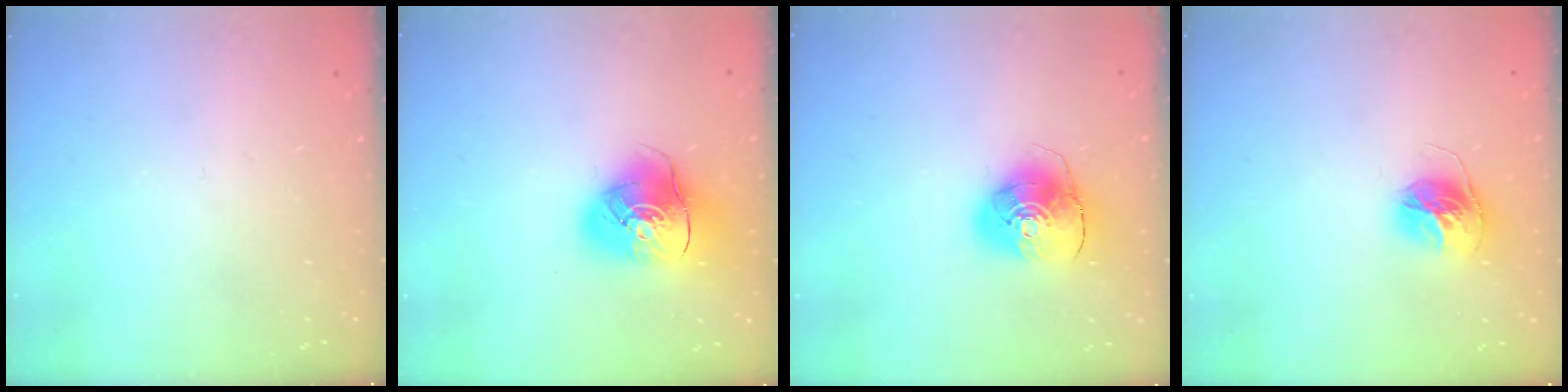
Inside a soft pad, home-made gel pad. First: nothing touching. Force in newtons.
{"total": 13.0, "press": 12.9, "slide": 2.0}
{"total": 9.3, "press": 9.2, "slide": 1.2}
{"total": 12.9, "press": 12.8, "slide": 1.2}